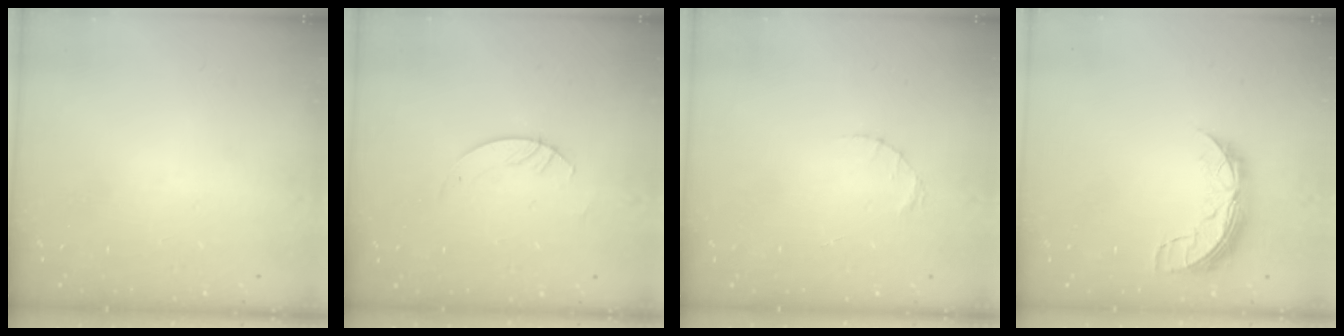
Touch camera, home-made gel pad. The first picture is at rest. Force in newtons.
{"total": 3.0, "press": 3.0, "slide": 0.3}
{"total": 1.4, "press": 1.4, "slide": 0.2}
{"total": 7.9, "press": 7.9, "slide": 0.6}